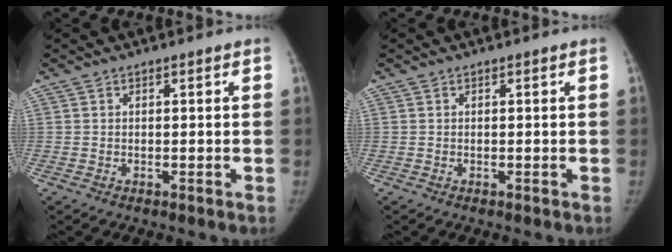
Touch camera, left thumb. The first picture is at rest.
{"total": 0.0}